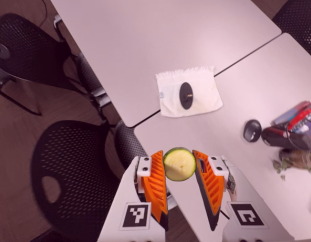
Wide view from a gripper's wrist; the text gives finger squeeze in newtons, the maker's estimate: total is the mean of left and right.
{"total": 8.3, "left": 7.9, "right": 8.6}